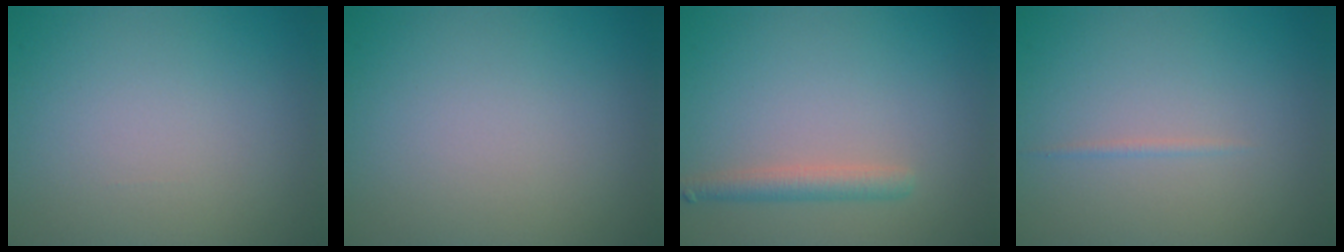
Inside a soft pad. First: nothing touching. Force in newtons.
{"total": 0.0}
{"total": 2.2, "press": 2.2, "slide": 0.1}
{"total": 0.5, "press": 0.5, "slide": 0.0}